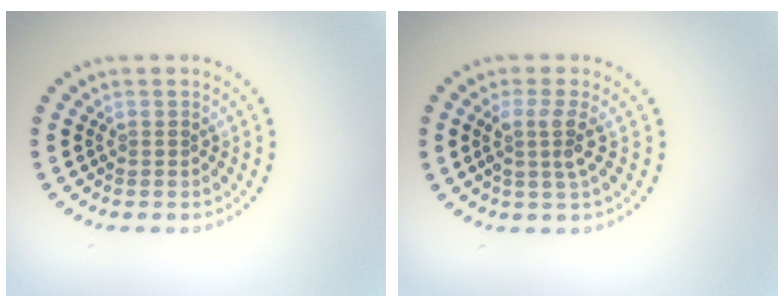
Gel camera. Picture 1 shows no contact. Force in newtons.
{"total": 2.5, "press": 2.0, "slide": 1.6}